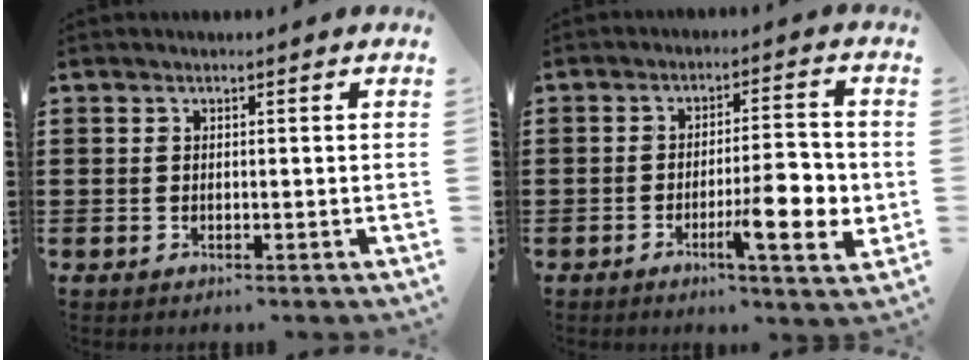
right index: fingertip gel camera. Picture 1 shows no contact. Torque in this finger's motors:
{"motor_torque": [0.66, -0.12, 0.34, 0.10]}